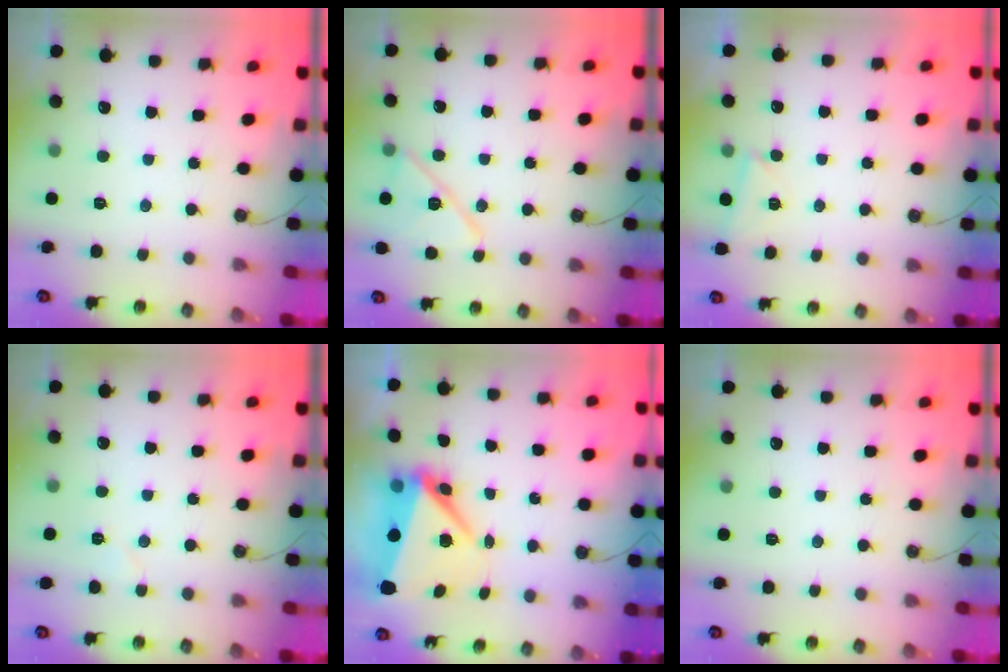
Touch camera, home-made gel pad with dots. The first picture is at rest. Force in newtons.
{"total": 12.7, "press": 12.7, "slide": 0.7}
{"total": 2.6, "press": 2.5, "slide": 0.3}
{"total": 3.9, "press": 3.4, "slide": 1.9}
{"total": 10.0, "press": 9.9, "slide": 0.8}
{"total": 0.0}